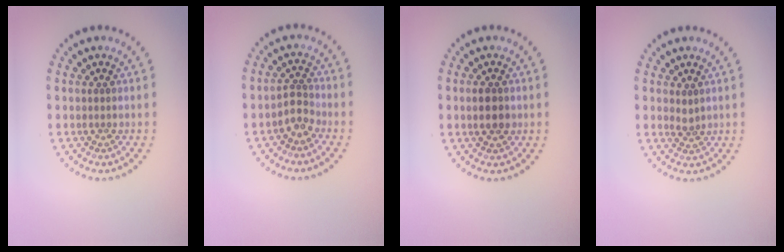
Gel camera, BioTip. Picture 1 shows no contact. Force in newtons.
{"total": 1.9, "press": 1.5, "slide": 1.2}
{"total": 2.2, "press": 2.2, "slide": 0.1}
{"total": 0.9, "press": 0.6, "slide": 0.7}